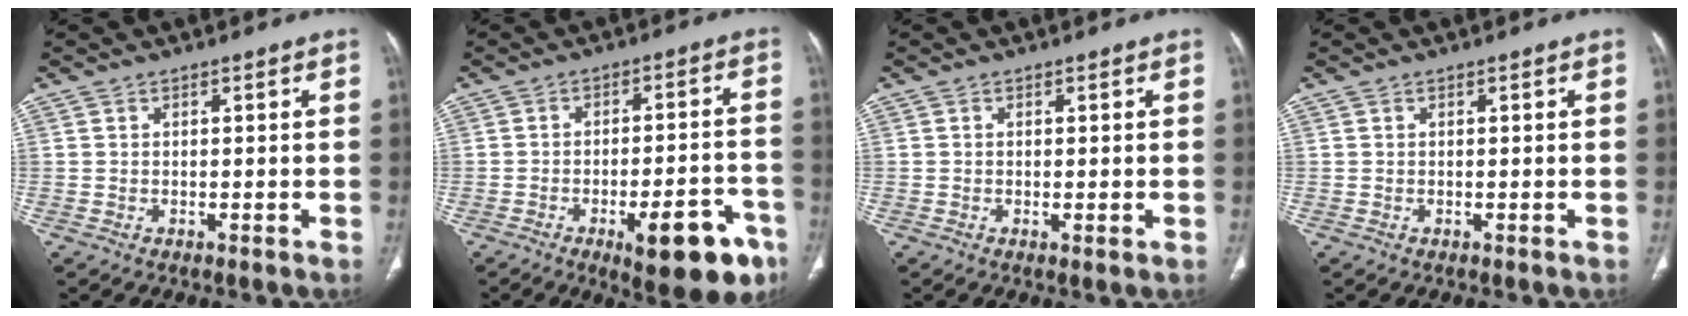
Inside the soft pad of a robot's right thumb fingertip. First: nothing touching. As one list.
[{"total": 14.7, "force": [-7.7, 5.0, 11.5], "torque": [-0.120, 0.042, -0.094]}, {"total": 1.0, "force": [-0.2, 0.2, 0.9], "torque": [-0.021, -0.005, -0.002]}, {"total": 0.0}]